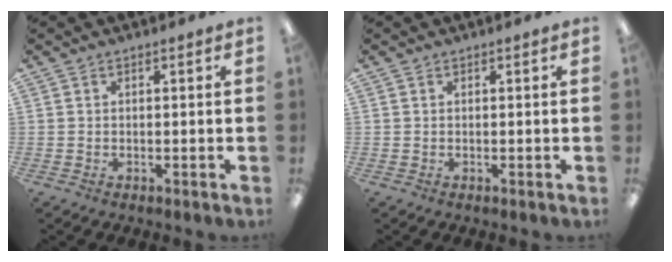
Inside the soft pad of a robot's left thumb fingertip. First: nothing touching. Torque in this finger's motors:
{"motor_torque": [-0.08, 0.08, -0.14, 0.14, 0.00]}